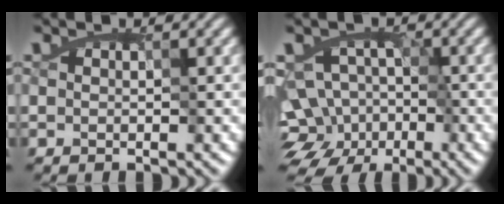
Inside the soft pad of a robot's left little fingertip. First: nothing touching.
{"total": 8.4, "force": [-4.1, 6.6, 3.2], "torque": [-0.021, 0.002, -0.091]}